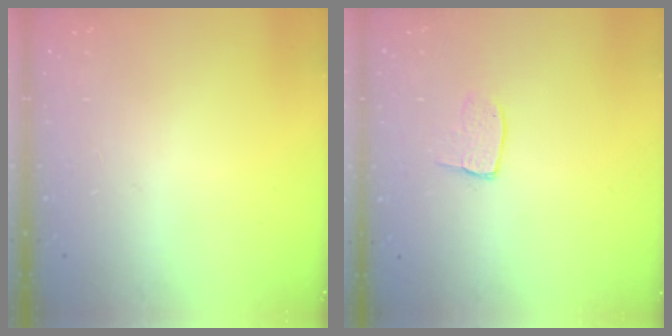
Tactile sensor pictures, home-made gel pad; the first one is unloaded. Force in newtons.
{"total": 6.1, "press": 6.1, "slide": 0.5}